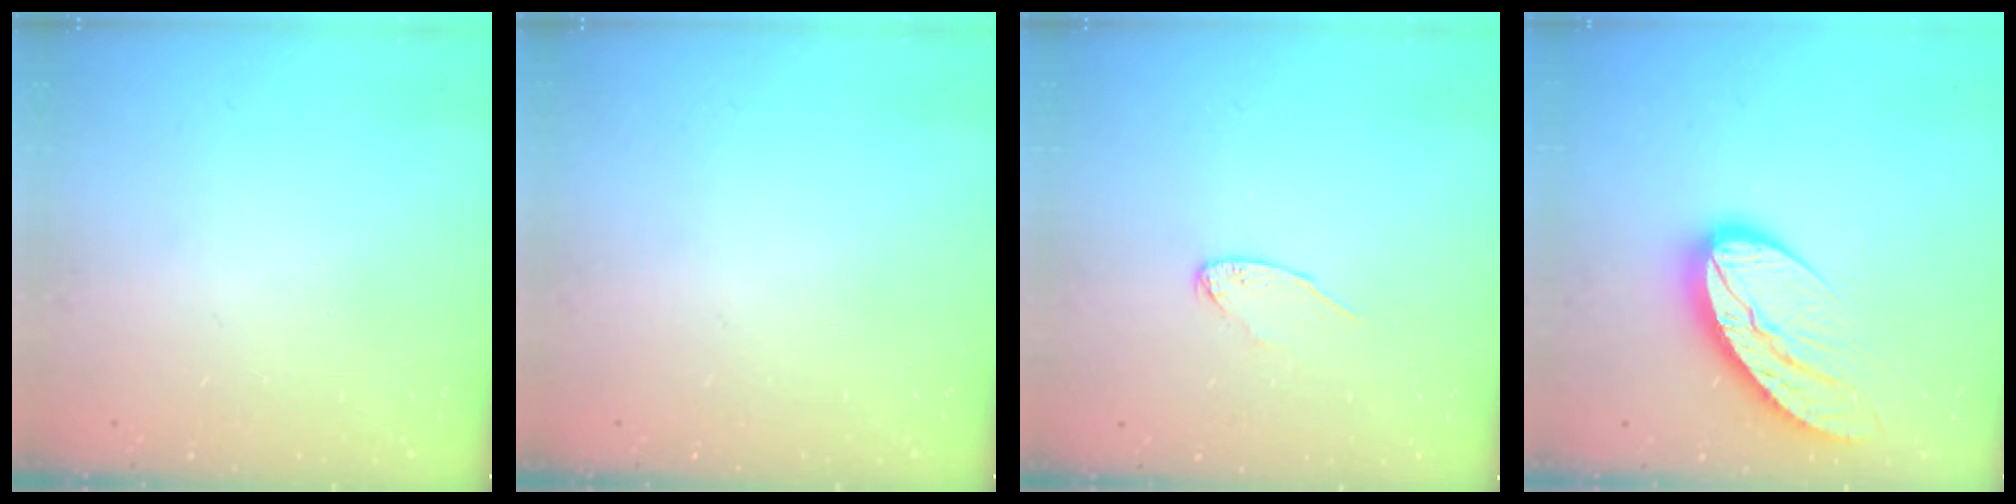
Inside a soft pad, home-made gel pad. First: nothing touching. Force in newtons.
{"total": 0.0}
{"total": 4.7, "press": 4.7, "slide": 0.4}
{"total": 12.2, "press": 12.1, "slide": 1.1}